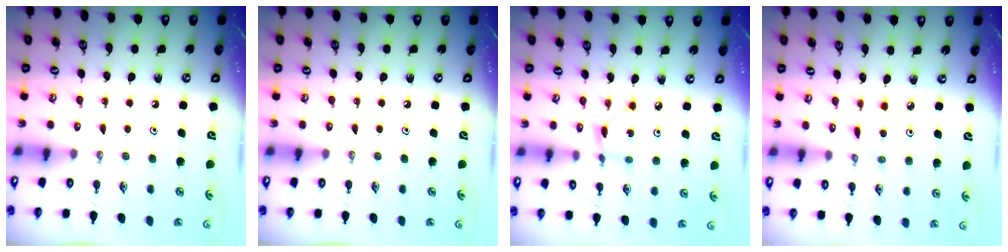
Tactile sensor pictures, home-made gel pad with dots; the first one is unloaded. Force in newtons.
{"total": 0.0}
{"total": 2.4, "press": 2.4, "slide": 0.2}
{"total": 2.2, "press": 2.2, "slide": 0.3}